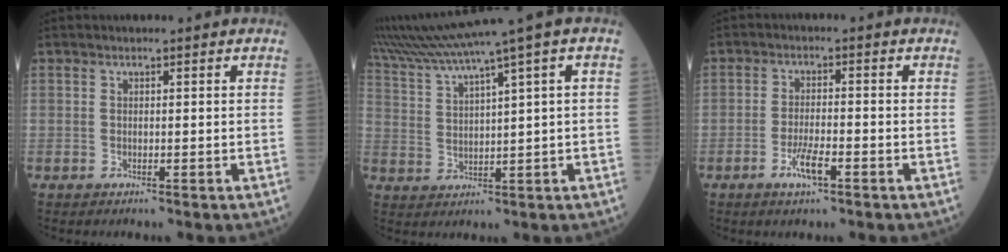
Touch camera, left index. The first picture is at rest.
{"total": 10.7, "force": [8.1, -2.3, 6.6], "torque": [-0.125, 0.017, 0.156]}
{"total": 4.1, "force": [-2.2, 0.8, 3.4], "torque": [-0.071, -0.001, -0.038]}